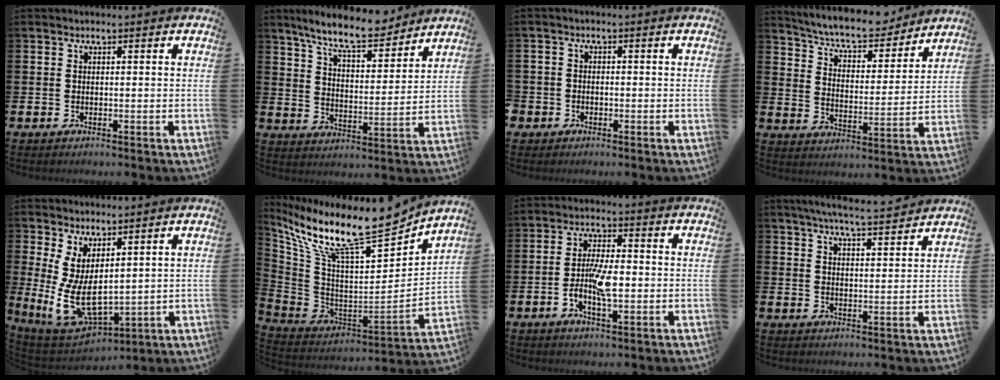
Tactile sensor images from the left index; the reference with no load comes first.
{"total": 9.4, "force": [8.6, 1.7, 3.5], "torque": [-0.094, -0.043, 0.155]}
{"total": 1.6, "force": [-1.0, 1.2, -0.1], "torque": [-0.001, 0.000, -0.025]}
{"total": 7.6, "force": [7.1, 1.5, 2.1], "torque": [-0.071, -0.050, 0.122]}
{"total": 7.5, "force": [1.3, 4.1, 6.1], "torque": [-0.131, -0.029, 0.028]}
{"total": 14.8, "force": [11.8, 2.9, 8.4], "torque": [-0.175, -0.090, 0.197]}
{"total": 6.0, "force": [-1.3, 2.2, 5.5], "torque": [-0.098, 0.006, -0.026]}
{"total": 6.0, "force": [5.7, -0.1, 1.8], "torque": [-0.047, -0.030, 0.100]}